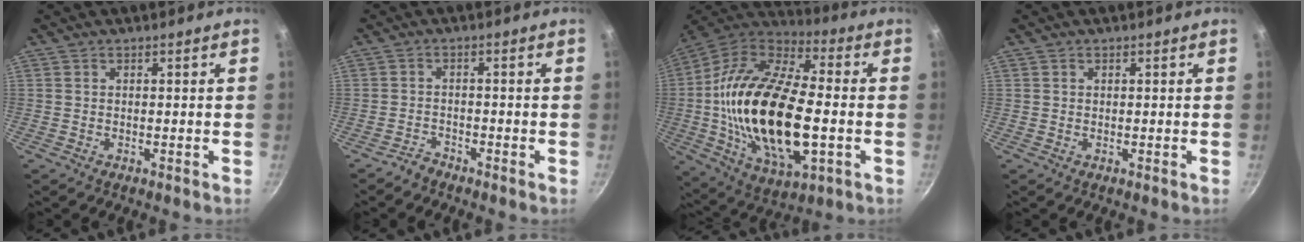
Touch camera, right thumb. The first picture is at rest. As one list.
[{"total": 1.9, "force": [-1.8, 0.5, 0.0], "torque": [0.004, 0.023, -0.036]}, {"total": 28.9, "force": [-2.5, 14.3, 25.0], "torque": [-0.475, 0.019, -0.049]}, {"total": 0.0}]